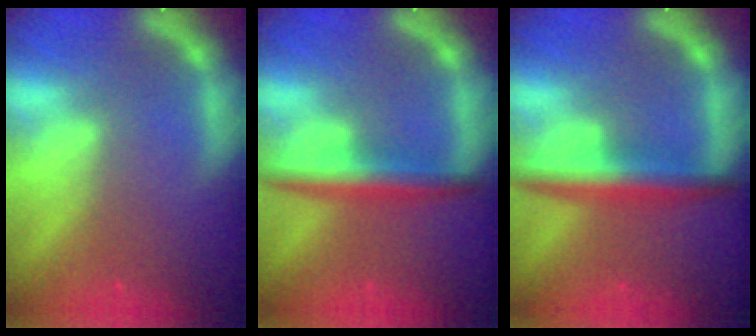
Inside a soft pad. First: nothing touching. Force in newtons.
{"total": 4.5}
{"total": 5.0}